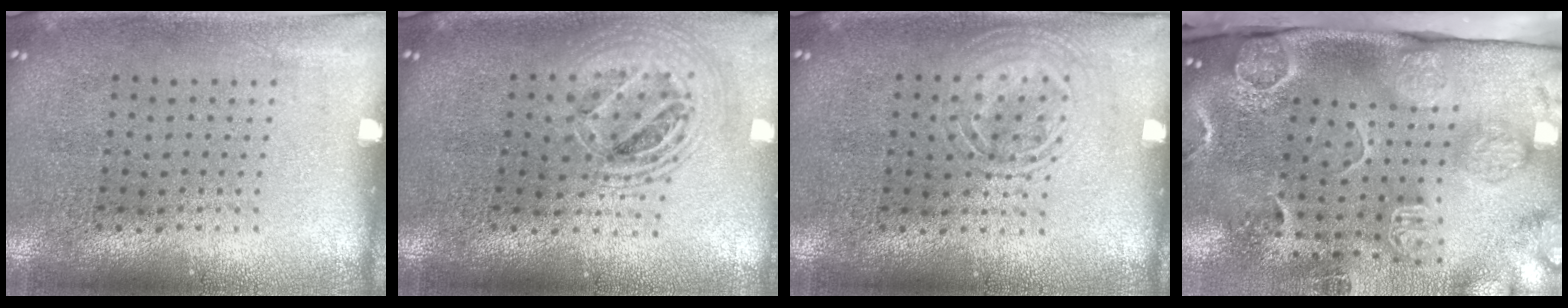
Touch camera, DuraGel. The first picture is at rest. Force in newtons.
{"total": 2.1, "press": 1.7, "slide": 1.2}
{"total": 1.2, "press": 1.2, "slide": 0.2}
{"total": 4.7, "press": 3.3, "slide": 3.3}